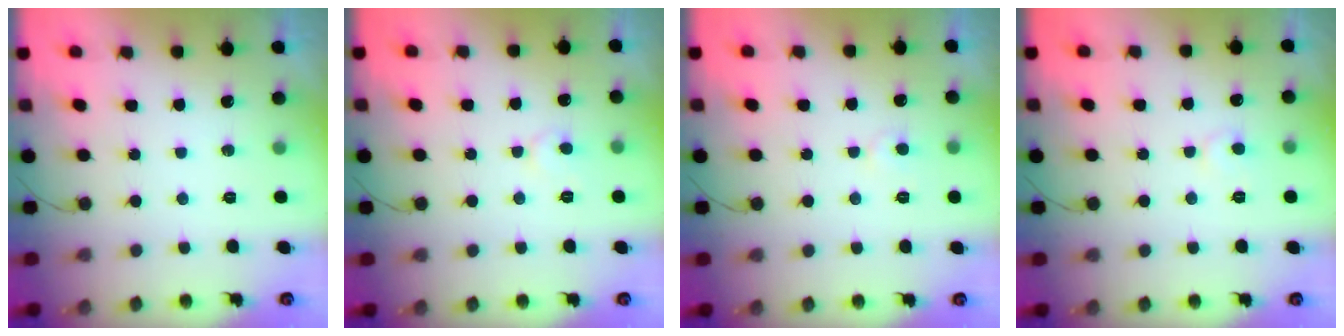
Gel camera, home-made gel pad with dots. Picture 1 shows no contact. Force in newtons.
{"total": 4.9, "press": 4.9, "slide": 0.4}
{"total": 3.7, "press": 3.7, "slide": 0.5}
{"total": 5.5, "press": 5.5, "slide": 0.5}